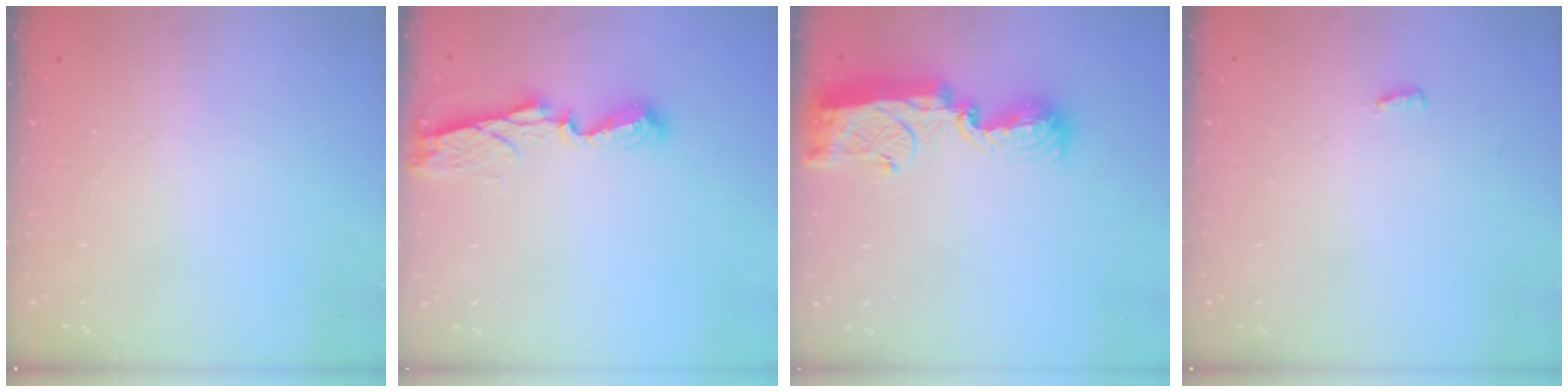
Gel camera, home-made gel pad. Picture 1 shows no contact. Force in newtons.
{"total": 6.8, "press": 6.8, "slide": 0.1}
{"total": 13.5, "press": 13.5, "slide": 0.6}
{"total": 4.9, "press": 2.7, "slide": 4.0}